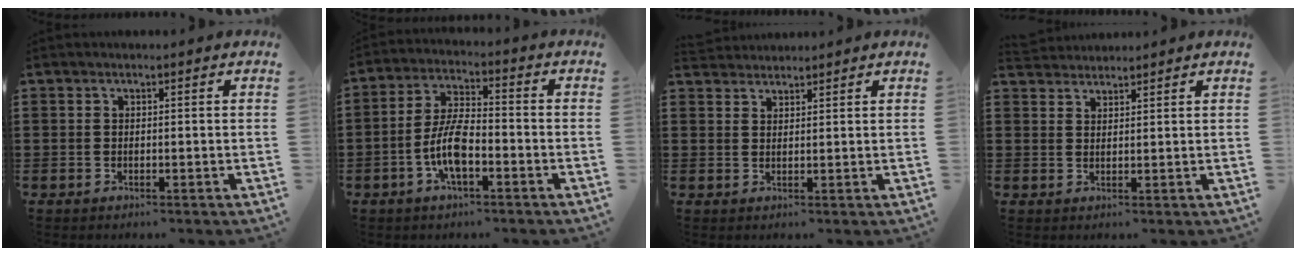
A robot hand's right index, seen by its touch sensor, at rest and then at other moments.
{"total": 7.7, "force": [-2.7, 2.6, 6.7], "torque": [-0.154, -0.009, -0.055]}
{"total": 2.0, "force": [2.0, 0.3, -0.4], "torque": [0.002, 0.002, 0.040]}
{"total": 2.3, "force": [2.3, 0.3, -0.5], "torque": [0.002, 0.000, 0.045]}